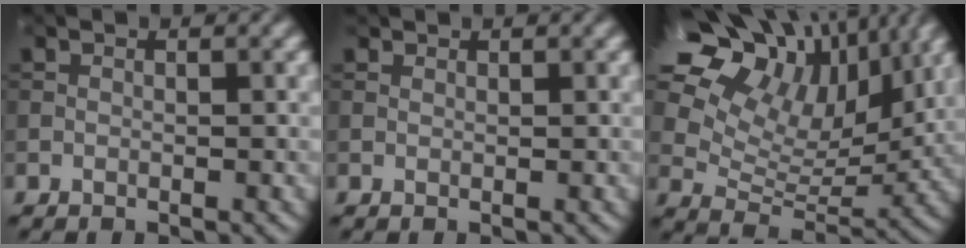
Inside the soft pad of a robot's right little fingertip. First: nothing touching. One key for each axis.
{"total": 0.7, "fx": 0.7, "fy": 0.2, "fz": 0.2, "tx": -0.004, "ty": 0.002, "tz": 0.013}
{"total": 17.6, "fx": 10.5, "fy": 9.9, "fz": 10.2, "tx": -0.218, "ty": 0.061, "tz": 0.168}